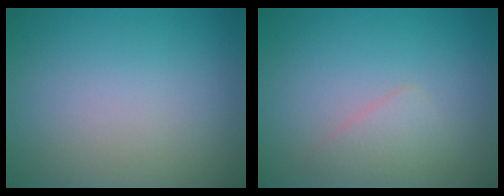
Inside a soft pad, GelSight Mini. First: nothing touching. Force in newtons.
{"total": 1.7, "press": 1.7, "slide": 0.1}